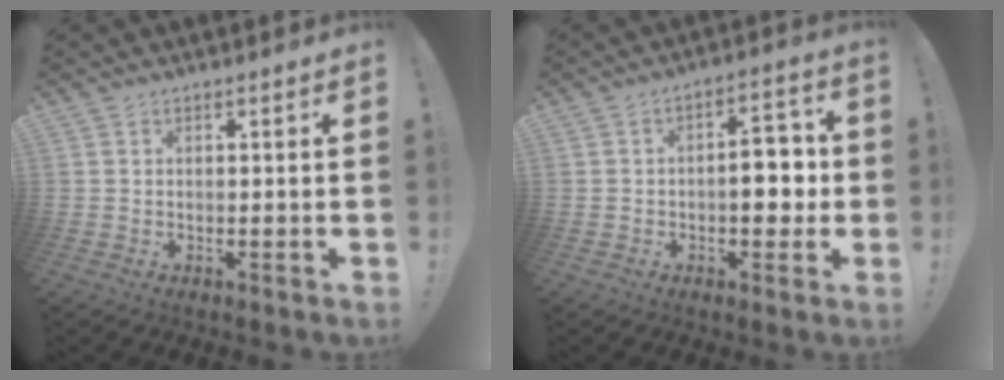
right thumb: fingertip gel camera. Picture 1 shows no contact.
{"total": 9.8, "force": [-1.0, 5.3, 8.2], "torque": [-0.109, 0.017, -0.017]}